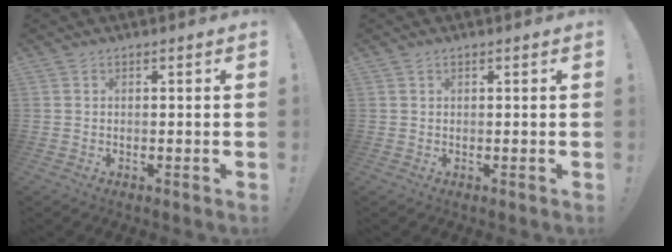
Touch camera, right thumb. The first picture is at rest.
{"total": 0.6, "force": [0.4, 0.2, 0.3], "torque": [-0.005, 0.001, 0.007]}